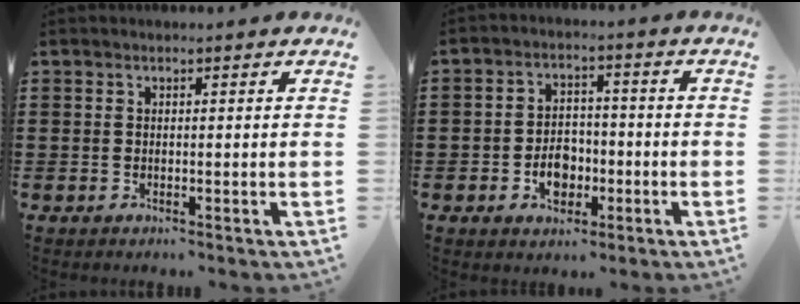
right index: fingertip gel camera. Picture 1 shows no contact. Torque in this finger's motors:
{"motor_torque": [2.14, 0.00, 0.57, -0.10]}